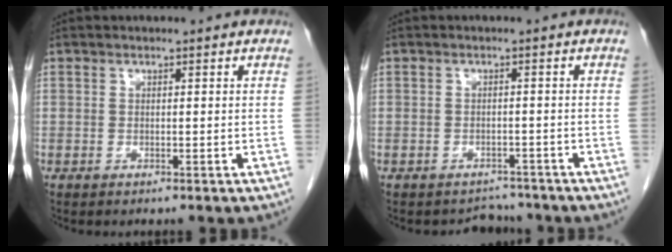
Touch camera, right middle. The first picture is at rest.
{"total": 2.7, "force": [-2.4, 1.2, -0.6], "torque": [0.007, 0.007, -0.032]}